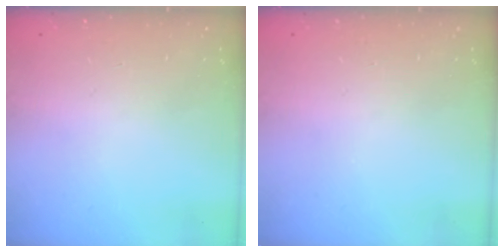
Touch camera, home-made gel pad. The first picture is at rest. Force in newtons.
{"total": 0.0}